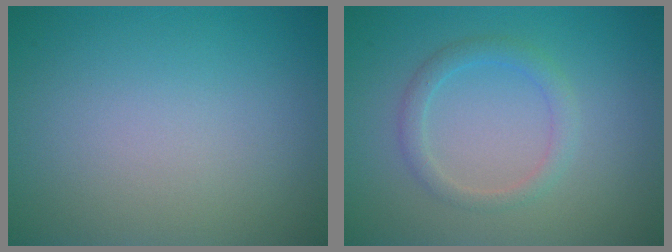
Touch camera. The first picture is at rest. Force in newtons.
{"total": 2.0, "press": 1.9, "slide": 0.1}